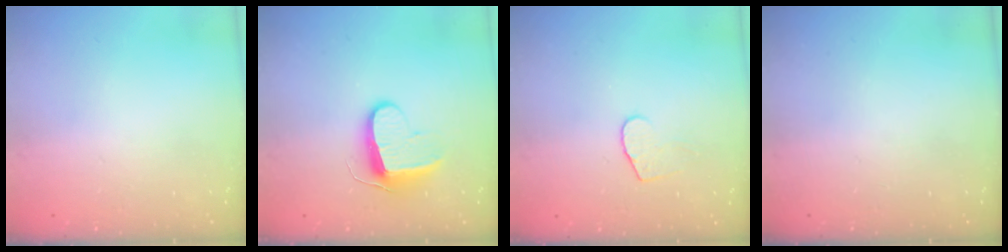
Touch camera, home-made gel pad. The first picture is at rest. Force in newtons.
{"total": 9.6, "press": 9.6, "slide": 0.4}
{"total": 5.0, "press": 5.0, "slide": 0.4}
{"total": 0.0}